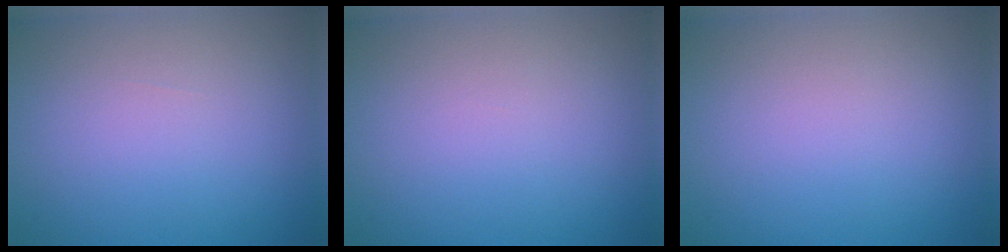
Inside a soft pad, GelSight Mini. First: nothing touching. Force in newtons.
{"total": 0.0}
{"total": 0.0}